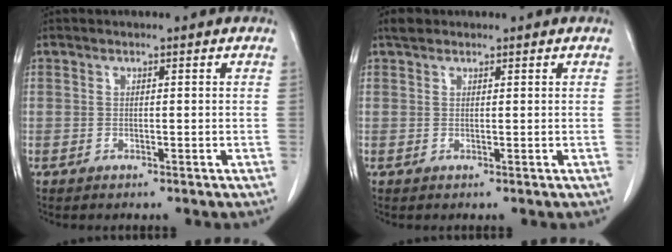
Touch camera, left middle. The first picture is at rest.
{"total": 1.3, "force": [1.1, 0.6, 0.4], "torque": [-0.011, 0.011, 0.019]}